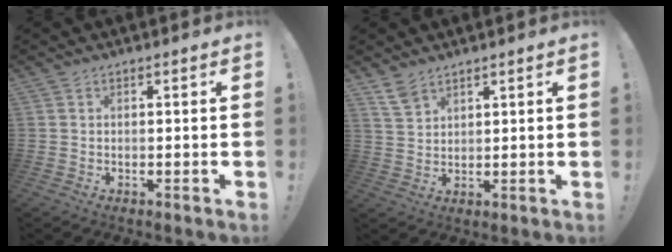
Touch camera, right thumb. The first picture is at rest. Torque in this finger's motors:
{"motor_torque": [0.00, -0.02, 0.20, 0.02, 0.00]}